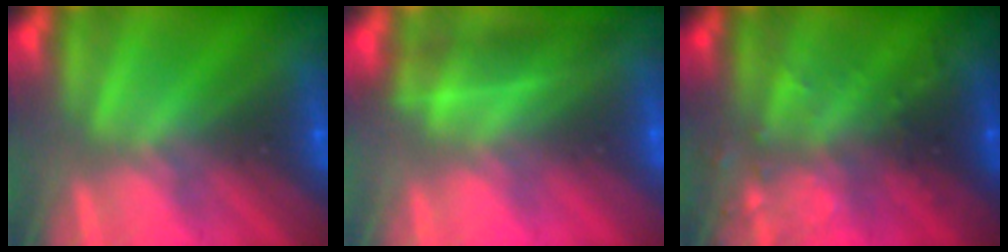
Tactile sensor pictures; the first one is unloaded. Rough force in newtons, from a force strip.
{"total": 2.2}
{"total": 2.9}